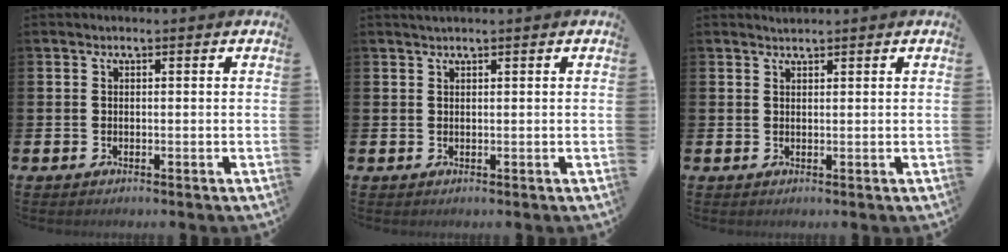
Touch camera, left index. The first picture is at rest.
{"total": 0.7, "force": [0.6, -0.1, 0.2], "torque": [-0.002, 0.001, 0.011]}
{"total": 1.0, "force": [1.0, 0.0, -0.1], "torque": [0.002, 0.001, 0.019]}